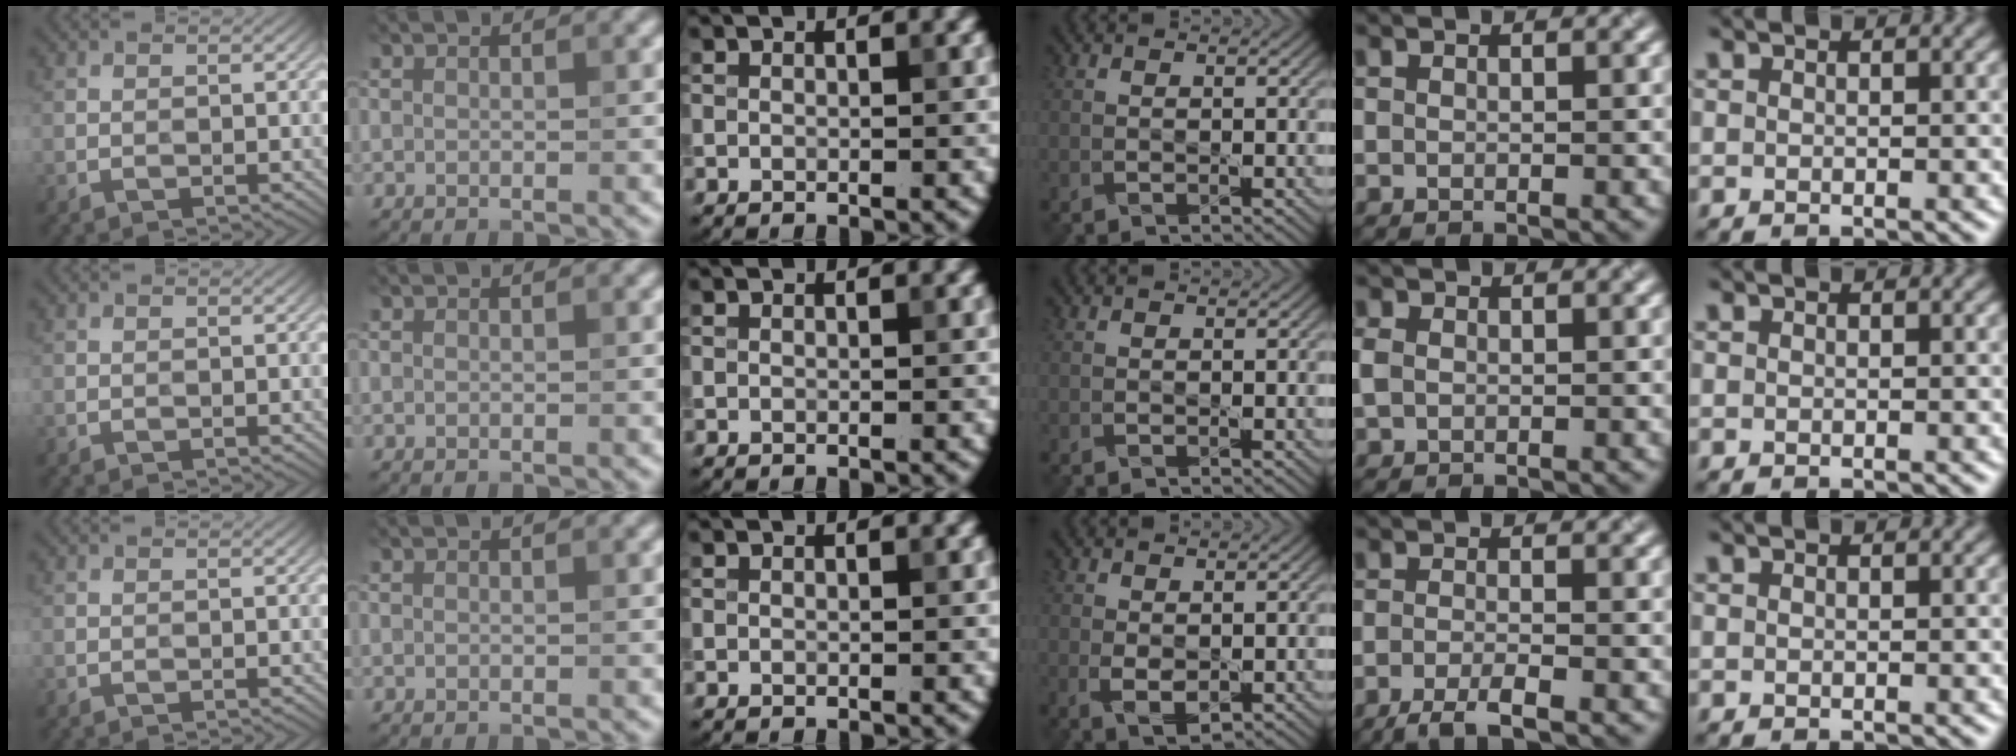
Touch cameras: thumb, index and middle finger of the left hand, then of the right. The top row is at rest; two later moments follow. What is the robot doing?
{"motion": "dispense", "object": "pipette"}